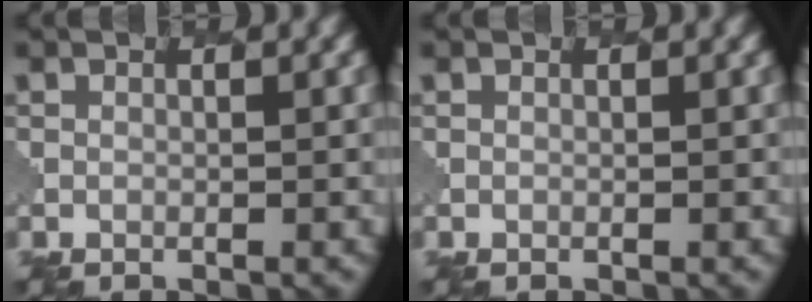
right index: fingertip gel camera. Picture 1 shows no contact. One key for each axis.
{"total": 0.0}